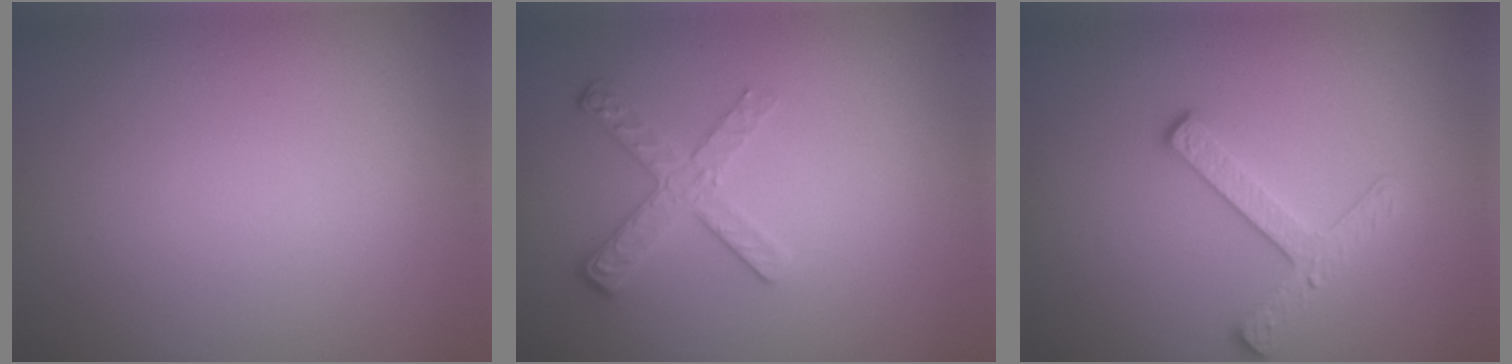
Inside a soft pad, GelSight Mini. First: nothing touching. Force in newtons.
{"total": 2.6, "press": 2.2, "slide": 1.4}
{"total": 3.1, "press": 2.8, "slide": 1.2}